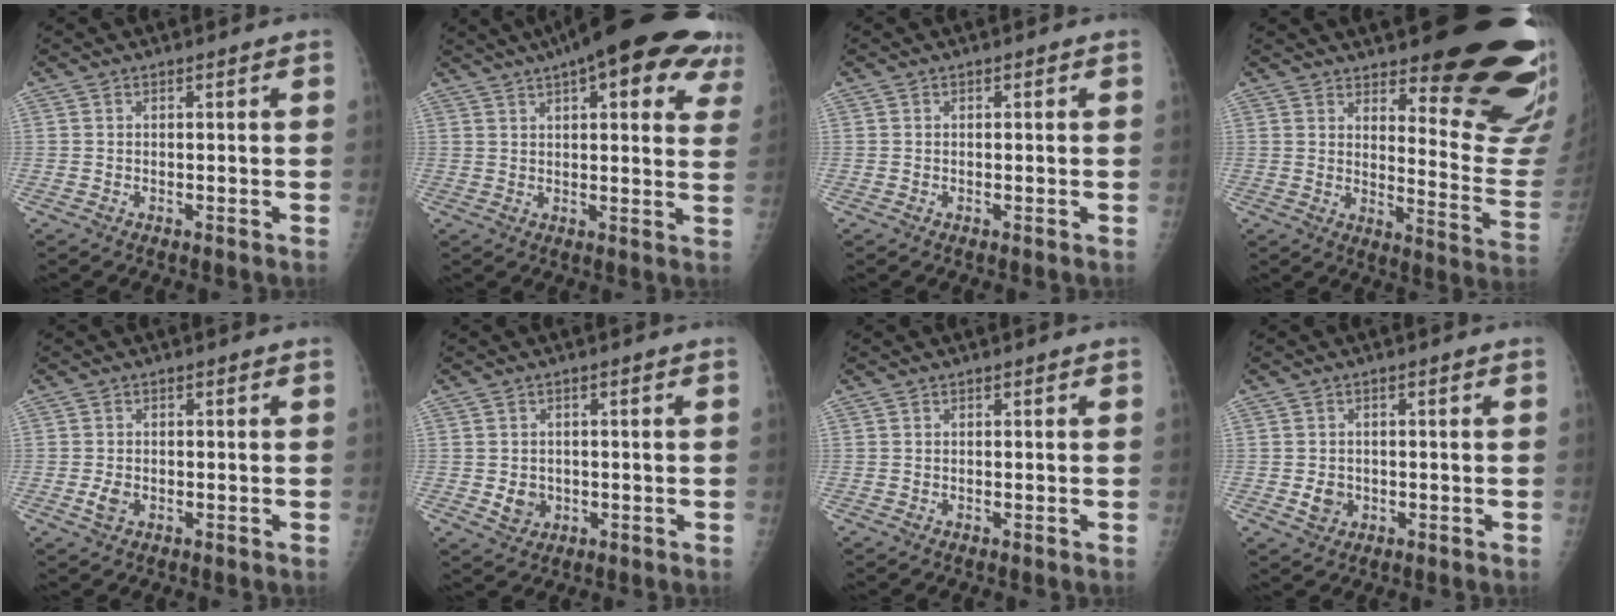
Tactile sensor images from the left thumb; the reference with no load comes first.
{"total": 23.6, "force": [14.6, 7.4, 17.0], "torque": [-0.213, 0.005, 0.173]}
{"total": 0.0}
{"total": 21.4, "force": [15.0, 5.6, 14.2], "torque": [-0.144, -0.119, 0.195]}
{"total": 2.5, "force": [-0.8, 1.7, 1.7], "torque": [-0.032, 0.001, -0.014]}
{"total": 3.8, "force": [-0.6, 3.3, 1.7], "torque": [-0.014, 0.001, -0.001]}
{"total": 0.0}
{"total": 3.3, "force": [-0.7, 2.8, 1.5], "torque": [-0.014, 0.002, -0.006]}